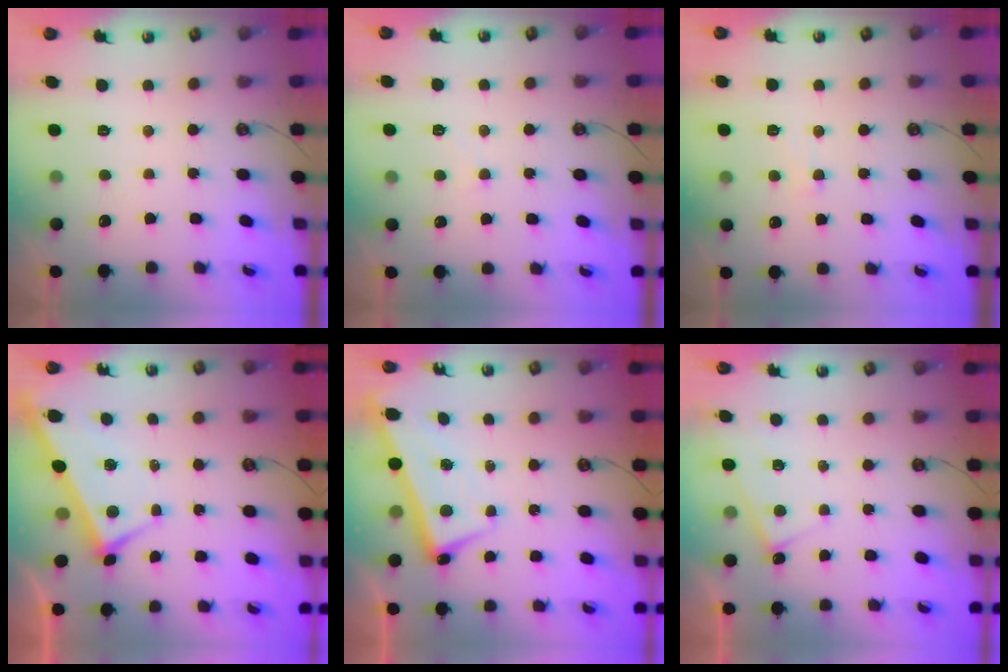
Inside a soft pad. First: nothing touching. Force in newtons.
{"total": 0.9, "press": 0.5, "slide": 0.7}
{"total": 1.0, "press": 0.7, "slide": 0.6}
{"total": 3.6, "press": 3.6, "slide": 0.6}
{"total": 2.8, "press": 2.7, "slide": 0.7}
{"total": 1.3, "press": 1.3, "slide": 0.3}